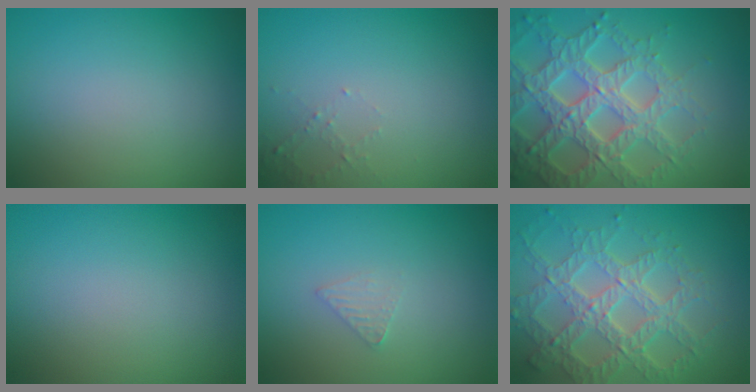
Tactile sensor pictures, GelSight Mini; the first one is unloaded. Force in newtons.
{"total": 1.1, "press": 1.0, "slide": 0.4}
{"total": 6.9, "press": 6.7, "slide": 1.7}
{"total": 0.0}
{"total": 1.0, "press": 1.0, "slide": 0.1}
{"total": 7.4, "press": 5.5, "slide": 5.0}